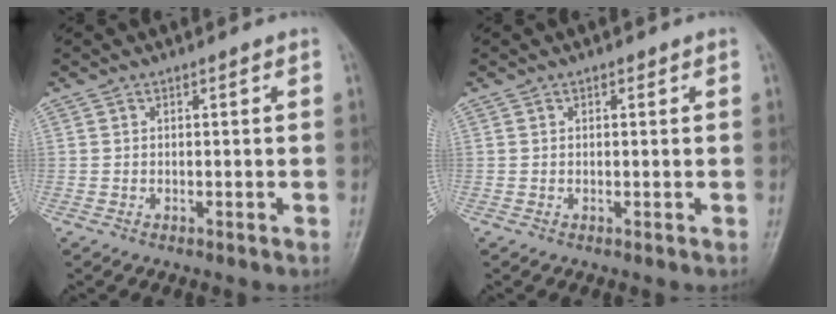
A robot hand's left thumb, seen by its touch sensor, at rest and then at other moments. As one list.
[{"total": 0.5, "force": [0.3, 0.4, 0.3], "torque": [-0.001, -0.001, 0.002]}]